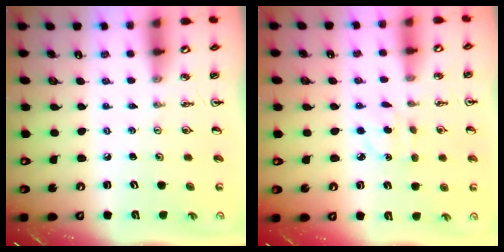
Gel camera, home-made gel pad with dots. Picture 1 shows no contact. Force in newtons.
{"total": 3.3, "press": 3.3, "slide": 0.4}